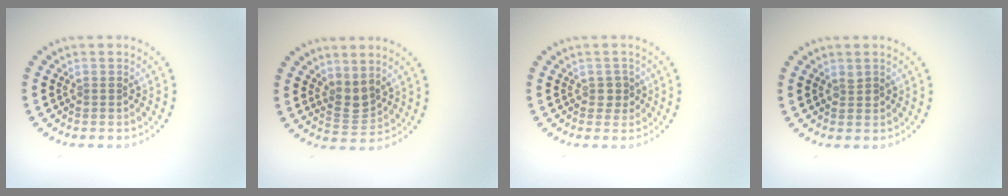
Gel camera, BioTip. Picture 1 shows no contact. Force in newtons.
{"total": 2.1, "press": 1.7, "slide": 1.2}
{"total": 1.4, "press": 1.3, "slide": 0.7}
{"total": 0.7, "press": 0.6, "slide": 0.1}